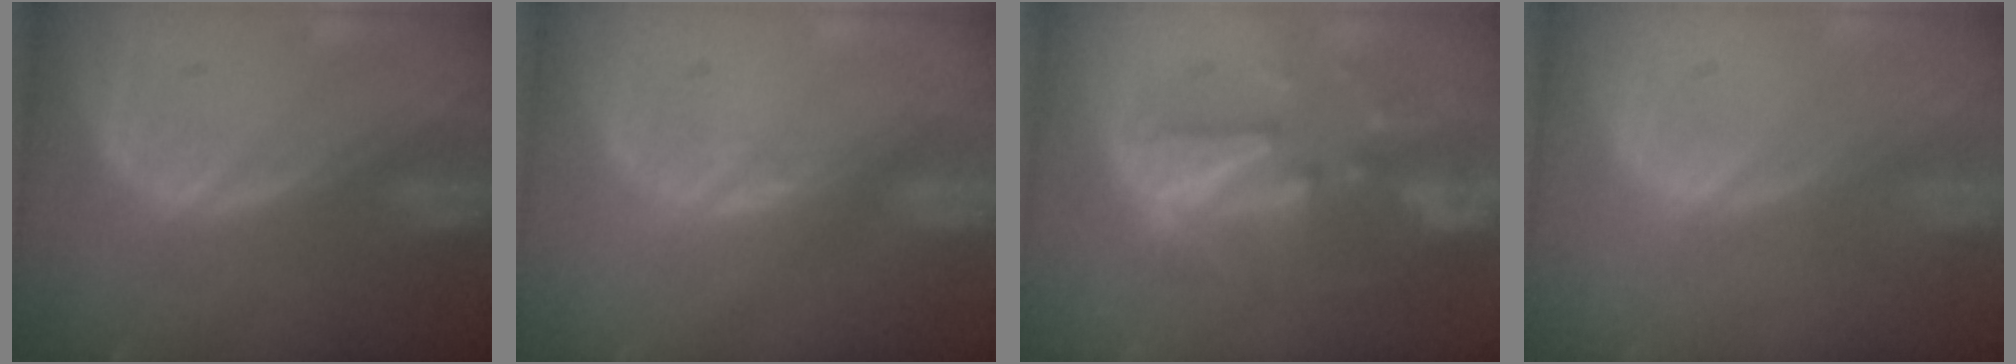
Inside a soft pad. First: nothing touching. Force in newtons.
{"total": 0.9, "press": 0.8, "slide": 0.3}
{"total": 9.3, "press": 8.5, "slide": 3.7}
{"total": 0.0}